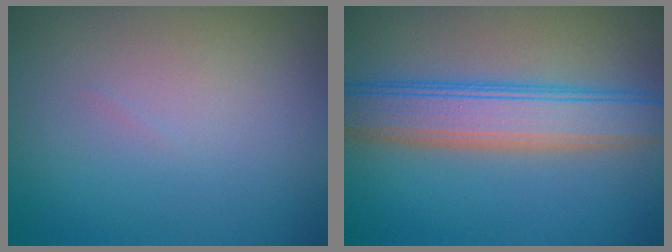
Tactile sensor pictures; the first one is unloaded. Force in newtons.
{"total": 5.9, "press": 5.9, "slide": 0.3}